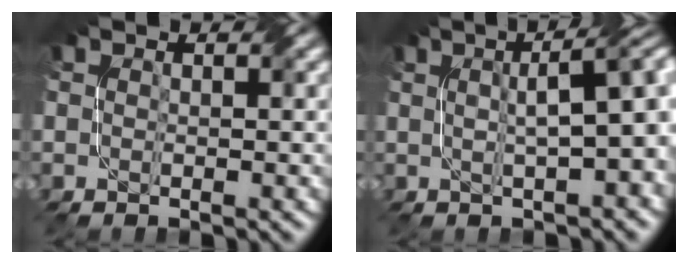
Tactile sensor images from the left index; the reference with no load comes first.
{"total": 6.7, "force": [1.3, 2.0, 6.2], "torque": [-0.068, 0.022, 0.028]}